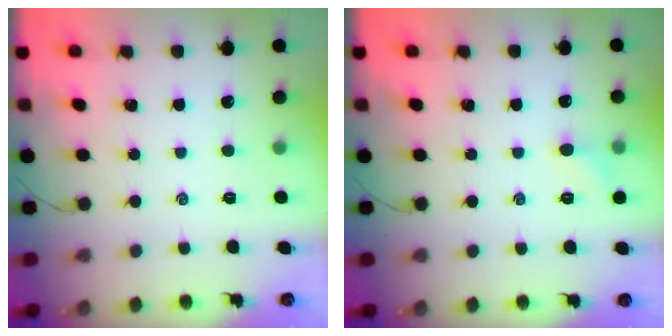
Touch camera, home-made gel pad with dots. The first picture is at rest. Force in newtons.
{"total": 5.0, "press": 4.7, "slide": 1.6}